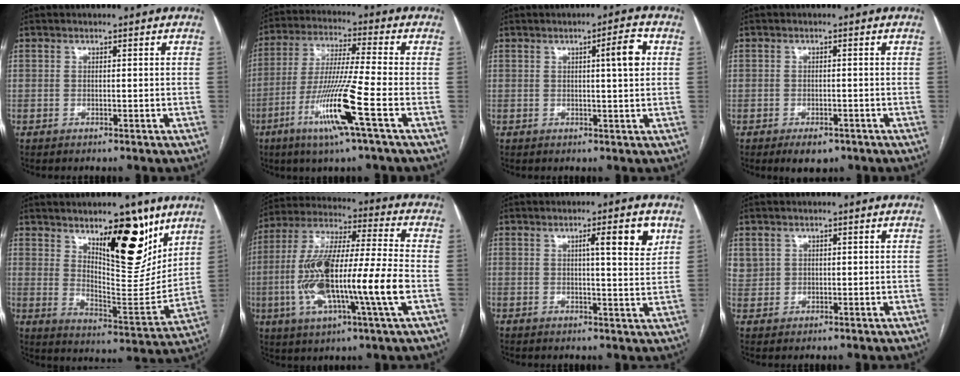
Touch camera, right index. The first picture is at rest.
{"total": 12.8, "force": [-5.2, -1.2, 11.7], "torque": [-0.232, -0.022, -0.104]}
{"total": 4.6, "force": [1.2, 0.2, 4.4], "torque": [-0.062, 0.003, 0.015]}
{"total": 3.5, "force": [-2.3, 2.0, 1.7], "torque": [-0.019, 0.000, -0.024]}
{"total": 16.1, "force": [9.6, 5.1, 11.9], "torque": [-0.165, -0.022, 0.157]}
{"total": 19.7, "force": [-3.9, 1.5, 19.2], "torque": [-0.380, -0.003, -0.070]}
{"total": 6.2, "force": [2.9, 0.5, 5.5], "torque": [-0.074, -0.002, 0.037]}
{"total": 3.0, "force": [1.6, 2.6, 0.4], "torque": [0.000, 0.007, 0.034]}